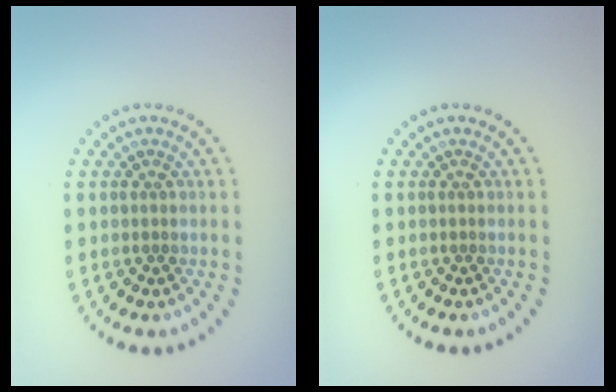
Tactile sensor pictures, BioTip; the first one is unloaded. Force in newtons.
{"total": 0.0}